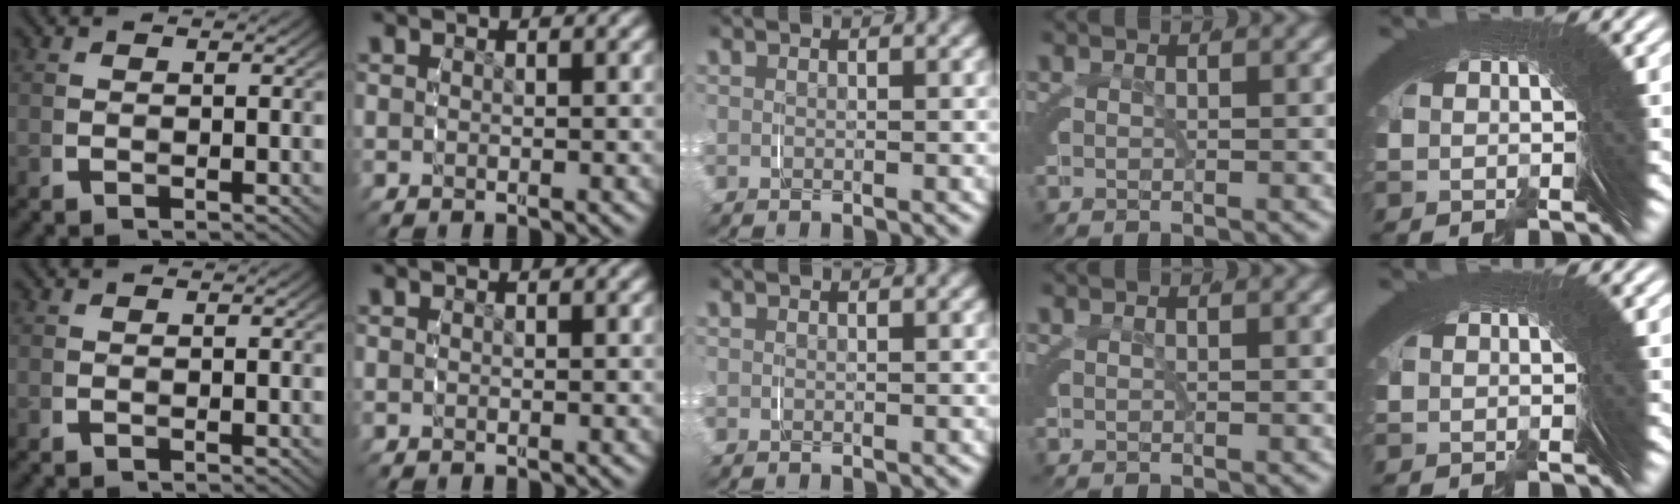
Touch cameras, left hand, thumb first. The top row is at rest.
{}